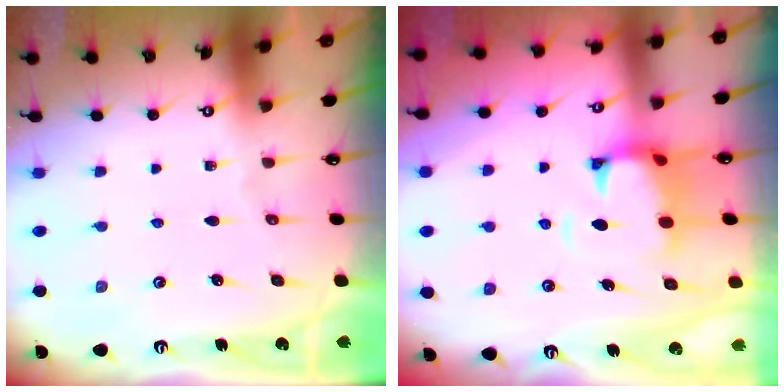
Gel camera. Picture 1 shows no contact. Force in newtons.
{"total": 2.3, "press": 2.0, "slide": 1.2}